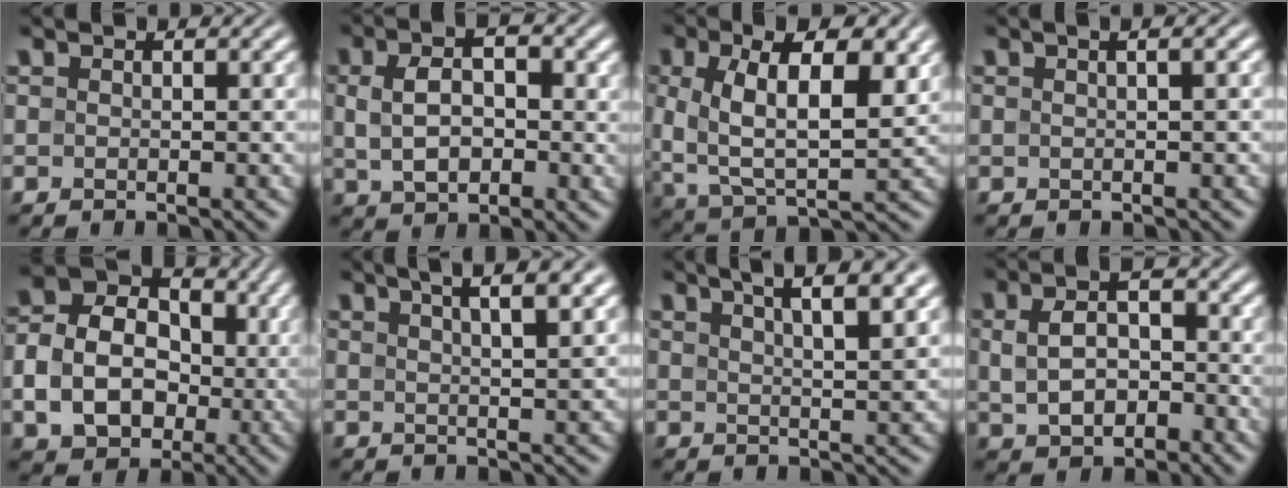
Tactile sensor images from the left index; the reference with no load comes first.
{"total": 5.8, "force": [0.6, 3.5, 4.6], "torque": [-0.073, 0.005, 0.010]}
{"total": 10.0, "force": [1.9, 4.8, 8.5], "torque": [-0.161, -0.005, 0.029]}
{"total": 4.0, "force": [1.7, 1.9, 3.1], "torque": [-0.010, 0.026, -0.008]}
{"total": 9.9, "force": [-1.1, 7.9, 5.9], "torque": [-0.104, -0.011, -0.027]}
{"total": 7.2, "force": [4.2, 2.4, 5.4], "torque": [-0.043, 0.034, 0.030]}
{"total": 8.3, "force": [5.0, 2.6, 6.1], "torque": [-0.051, 0.033, 0.044]}
{"total": 5.0, "force": [-0.1, 3.3, 3.7], "torque": [-0.063, 0.001, -0.003]}